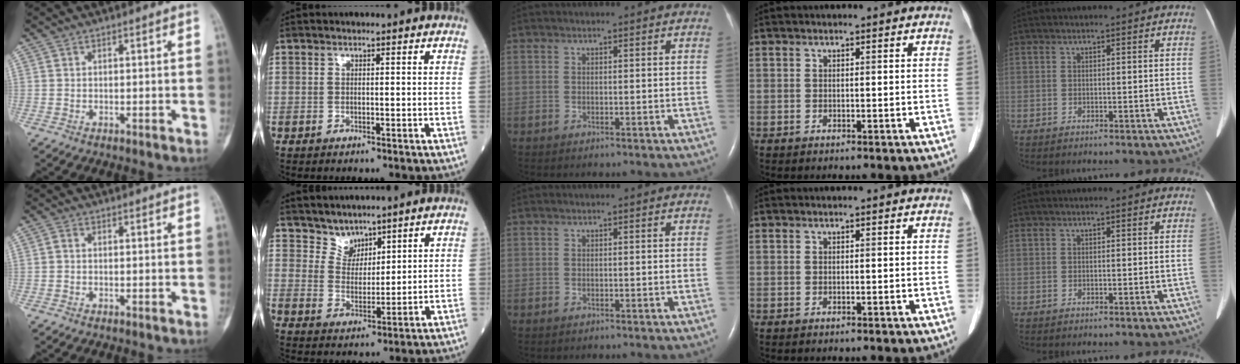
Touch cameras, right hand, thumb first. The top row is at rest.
{"thumb": {"total": 0.8, "force": [-0.1, 0.5, 0.6], "torque": [-0.010, 0.000, -0.006]}, "index": {"total": 4.1, "force": [3.5, 2.0, 0.1], "torque": [0.002, 0.001, 0.068]}}